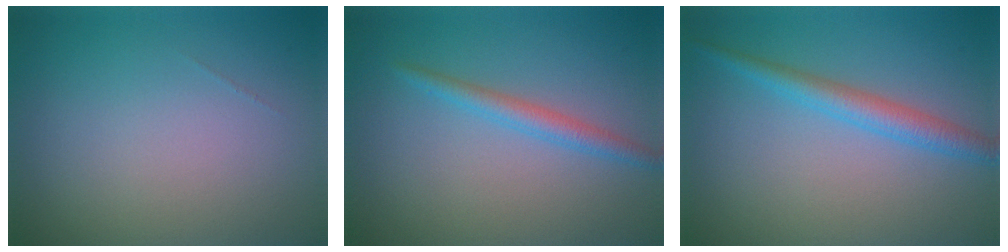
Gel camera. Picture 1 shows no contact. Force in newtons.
{"total": 2.0, "press": 2.0, "slide": 0.1}
{"total": 2.7, "press": 2.7, "slide": 0.2}